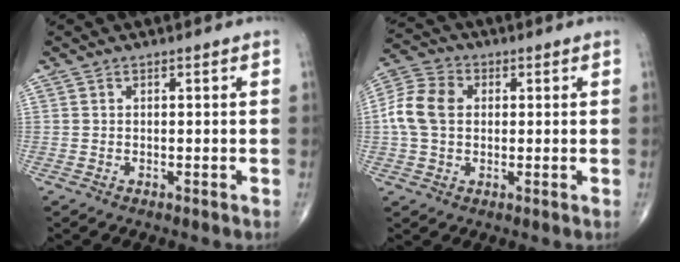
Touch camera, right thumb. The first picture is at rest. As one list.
[{"total": 9.0, "force": [0.7, 6.8, 5.9], "torque": [-0.116, 0.021, 0.005]}]